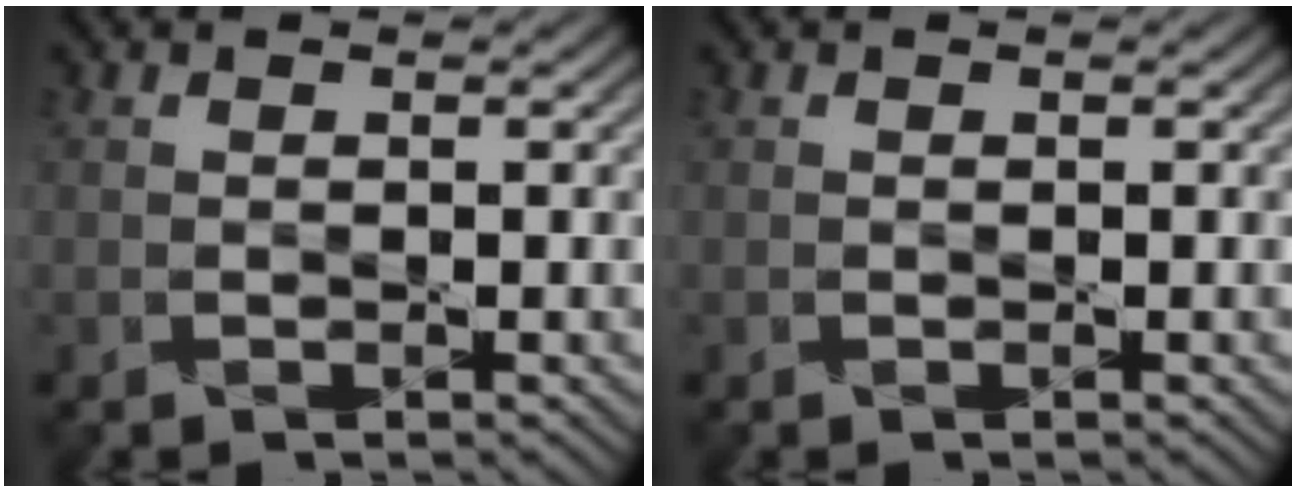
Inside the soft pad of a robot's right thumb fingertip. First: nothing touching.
{"total": 0.0}